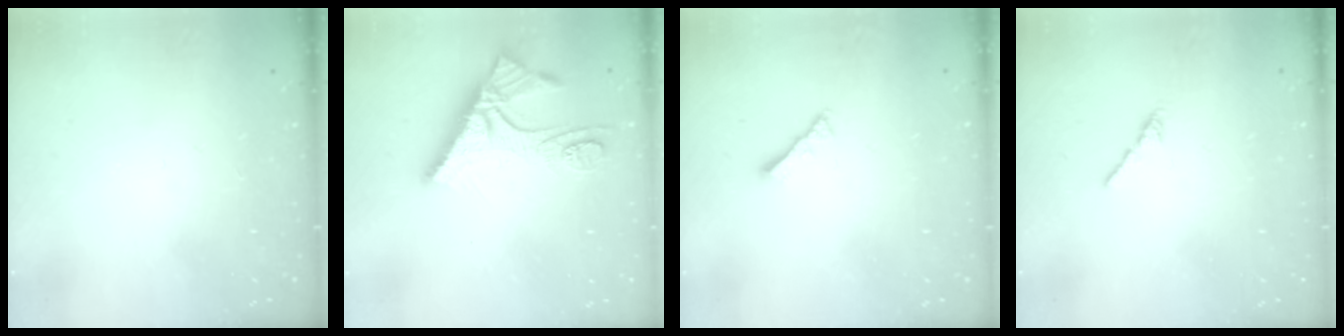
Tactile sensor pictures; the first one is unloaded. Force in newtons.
{"total": 11.8, "press": 11.7, "slide": 1.3}
{"total": 2.8, "press": 2.8, "slide": 0.6}
{"total": 0.8, "press": 0.7, "slide": 0.5}